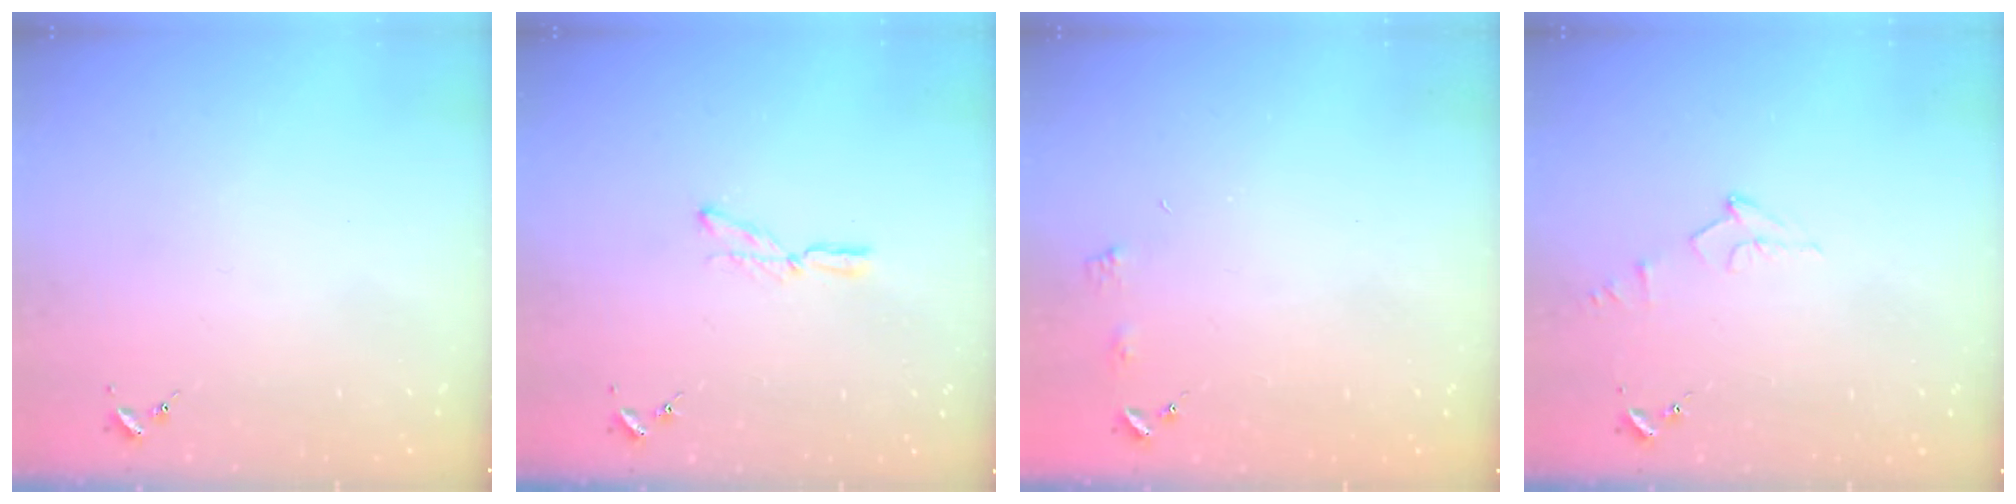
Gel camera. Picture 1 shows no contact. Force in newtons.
{"total": 6.8, "press": 6.8, "slide": 0.2}
{"total": 3.5, "press": 3.4, "slide": 0.3}
{"total": 7.8, "press": 7.7, "slide": 1.0}